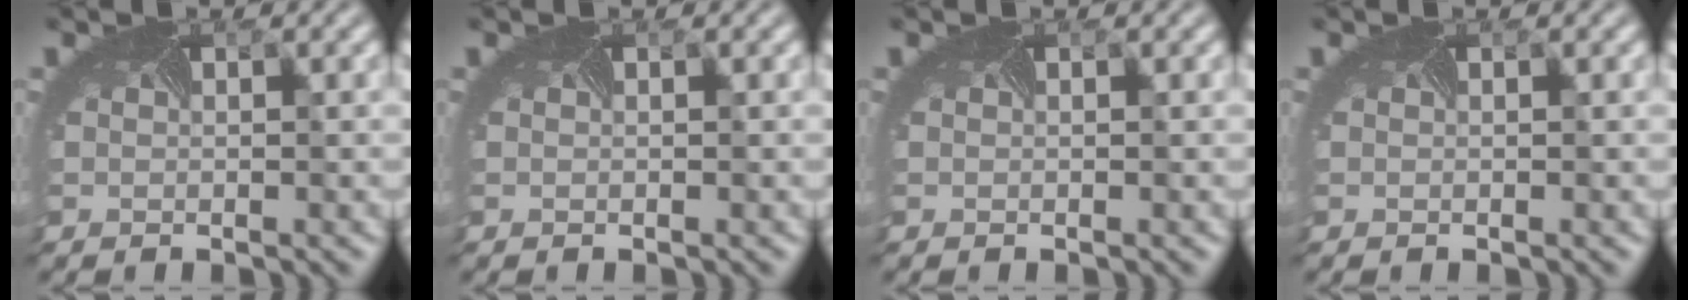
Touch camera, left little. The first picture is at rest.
{"total": 0.0}
{"total": 0.0}
{"total": 0.0}